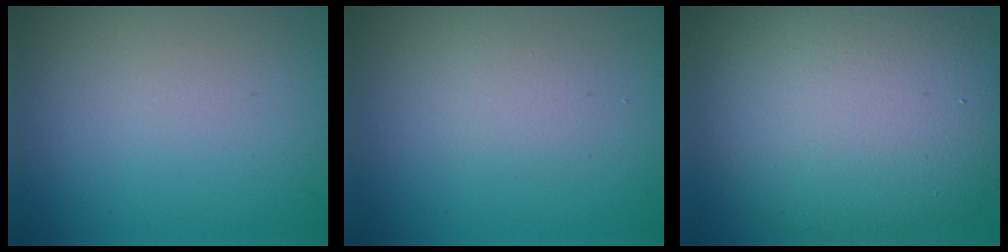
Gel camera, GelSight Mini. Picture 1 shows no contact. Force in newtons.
{"total": 1.3, "press": 1.3, "slide": 0.1}
{"total": 13.5, "press": 13.4, "slide": 0.5}